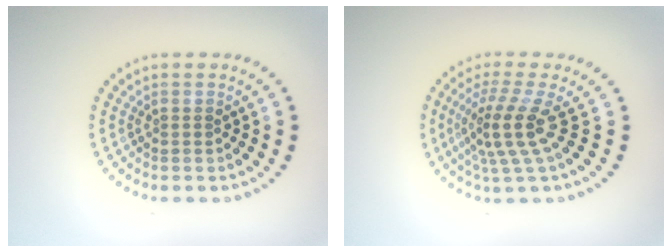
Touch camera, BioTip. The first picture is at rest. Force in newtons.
{"total": 4.0, "press": 2.7, "slide": 2.9}